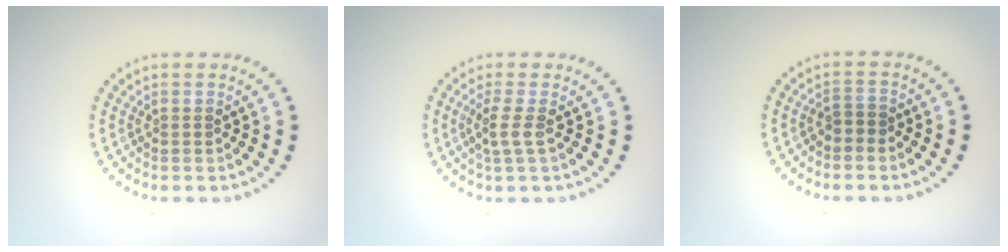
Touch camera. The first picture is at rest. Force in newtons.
{"total": 1.7, "press": 1.3, "slide": 1.1}
{"total": 1.3, "press": 1.1, "slide": 0.6}